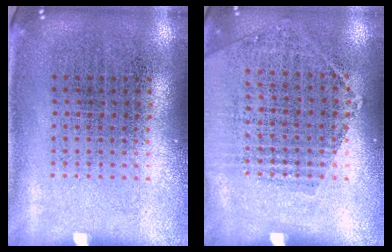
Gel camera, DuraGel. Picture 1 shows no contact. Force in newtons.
{"total": 1.0, "press": 0.9, "slide": 0.5}